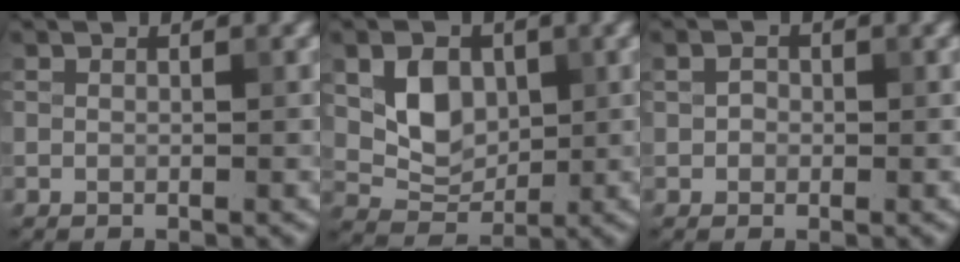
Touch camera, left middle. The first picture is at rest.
{"total": 4.5, "force": [0.9, 3.4, 2.9], "torque": [-0.056, -0.006, 0.018]}
{"total": 1.1, "force": [0.1, 1.0, 0.5], "torque": [-0.005, 0.002, -0.002]}